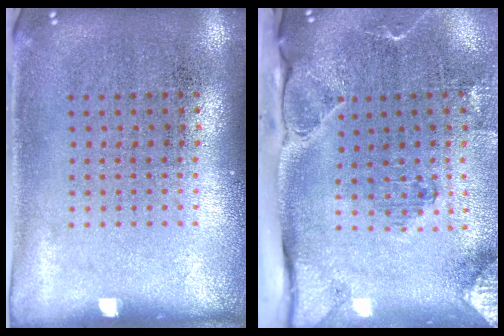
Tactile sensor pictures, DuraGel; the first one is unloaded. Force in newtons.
{"total": 3.0, "press": 2.3, "slide": 1.9}